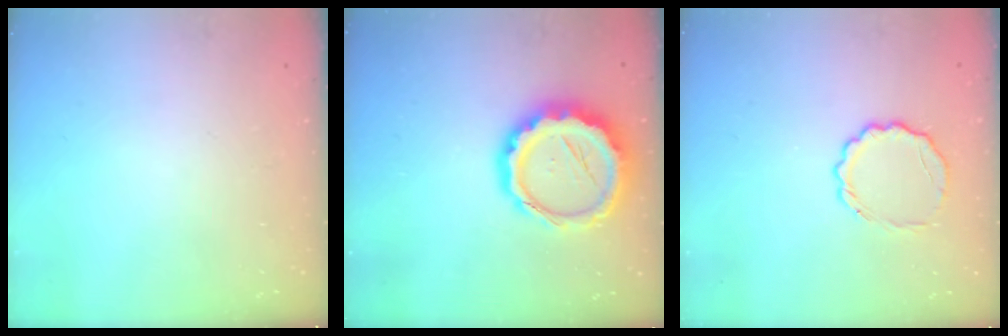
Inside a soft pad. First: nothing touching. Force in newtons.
{"total": 15.0, "press": 14.6, "slide": 3.2}
{"total": 6.2, "press": 6.0, "slide": 1.6}